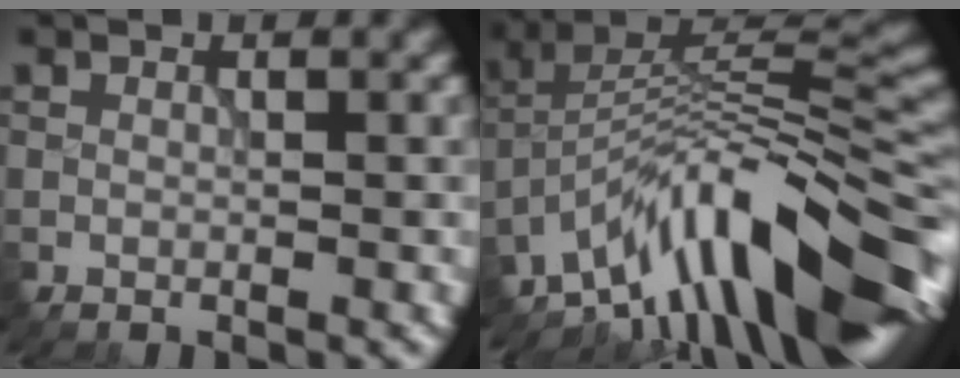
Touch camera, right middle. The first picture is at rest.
{"total": 13.1, "force": [-7.3, 3.9, 10.1], "torque": [-0.162, 0.040, -0.123]}